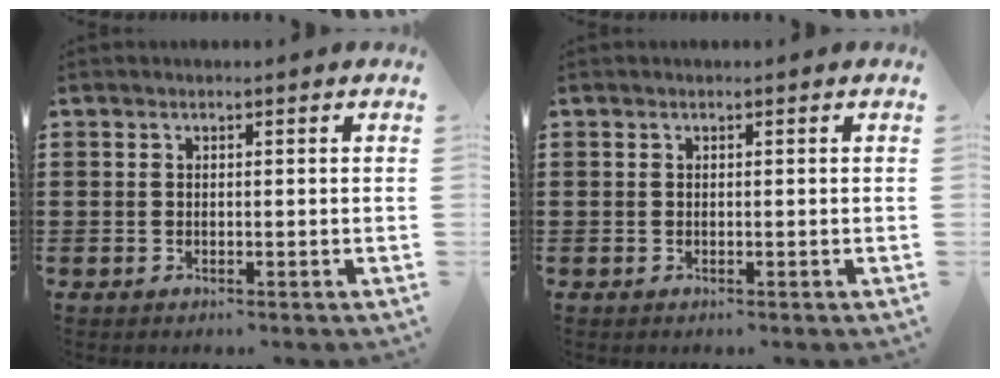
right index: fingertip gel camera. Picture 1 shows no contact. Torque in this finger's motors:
{"motor_torque": [-0.21, 0.64, 0.00, 0.01]}